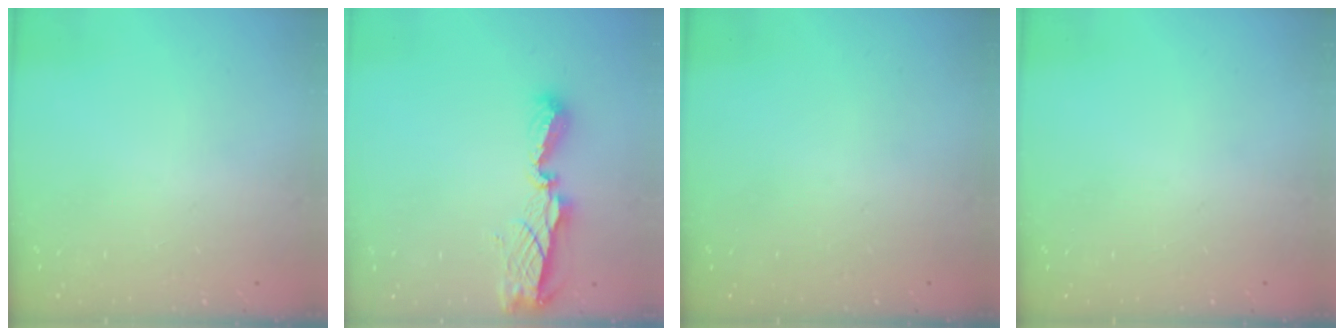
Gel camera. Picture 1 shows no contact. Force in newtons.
{"total": 8.5, "press": 8.5, "slide": 0.3}
{"total": 0.0}
{"total": 0.0}